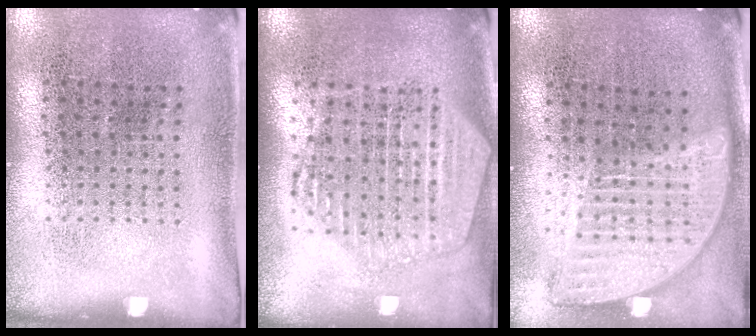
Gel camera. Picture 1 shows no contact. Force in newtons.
{"total": 2.1, "press": 1.9, "slide": 1.0}
{"total": 2.0, "press": 1.6, "slide": 1.2}